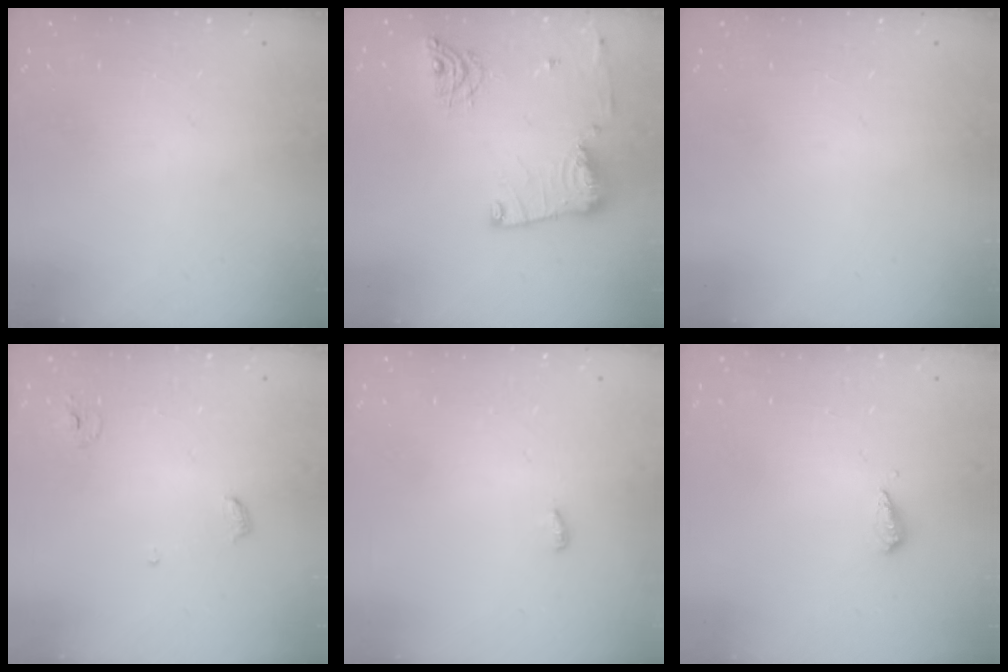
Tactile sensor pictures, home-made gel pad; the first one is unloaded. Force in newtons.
{"total": 13.9, "press": 13.9, "slide": 0.8}
{"total": 0.0}
{"total": 4.0, "press": 4.0, "slide": 0.3}
{"total": 3.6, "press": 3.6, "slide": 0.4}
{"total": 3.0, "press": 3.0, "slide": 0.2}